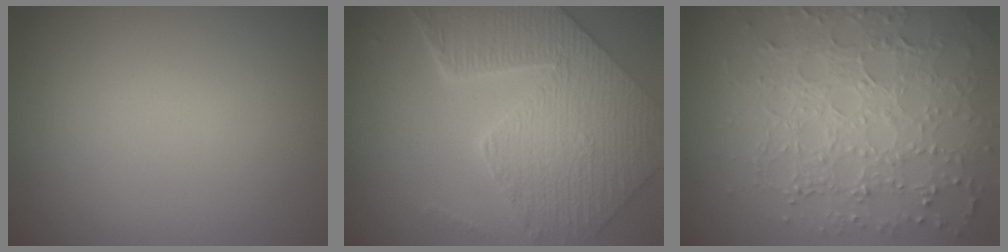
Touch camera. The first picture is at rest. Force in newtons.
{"total": 9.3, "press": 6.8, "slide": 6.4}
{"total": 7.7, "press": 5.4, "slide": 5.5}